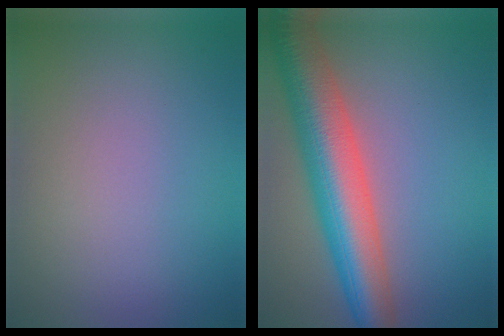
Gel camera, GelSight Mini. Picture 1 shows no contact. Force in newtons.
{"total": 9.5, "press": 9.5, "slide": 0.5}